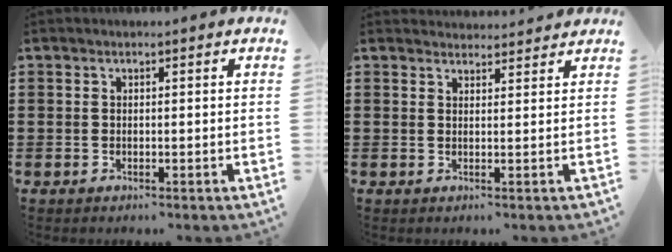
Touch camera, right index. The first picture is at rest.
{"total": 1.8, "force": [1.8, 0.0, -0.4], "torque": [0.004, 0.000, 0.036]}